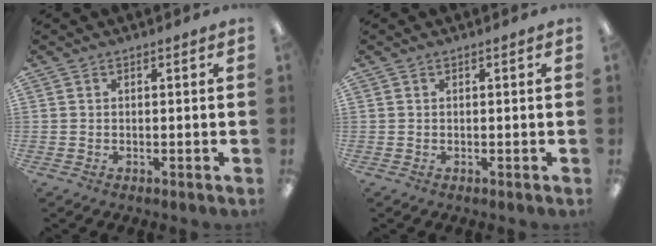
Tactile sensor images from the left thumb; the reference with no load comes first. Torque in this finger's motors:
{"motor_torque": [-0.01, 0.01, 0.00, 0.00, 0.00]}